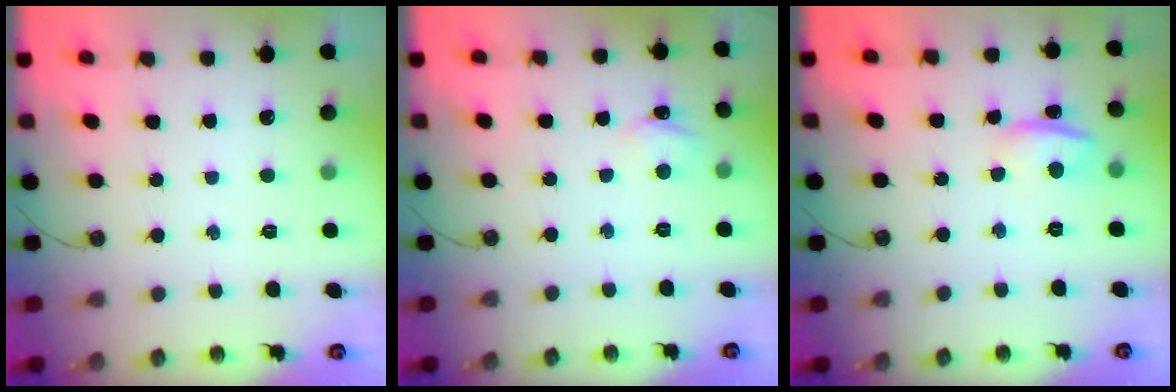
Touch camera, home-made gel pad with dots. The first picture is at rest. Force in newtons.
{"total": 4.0, "press": 4.0, "slide": 0.5}
{"total": 3.4, "press": 2.7, "slide": 2.1}